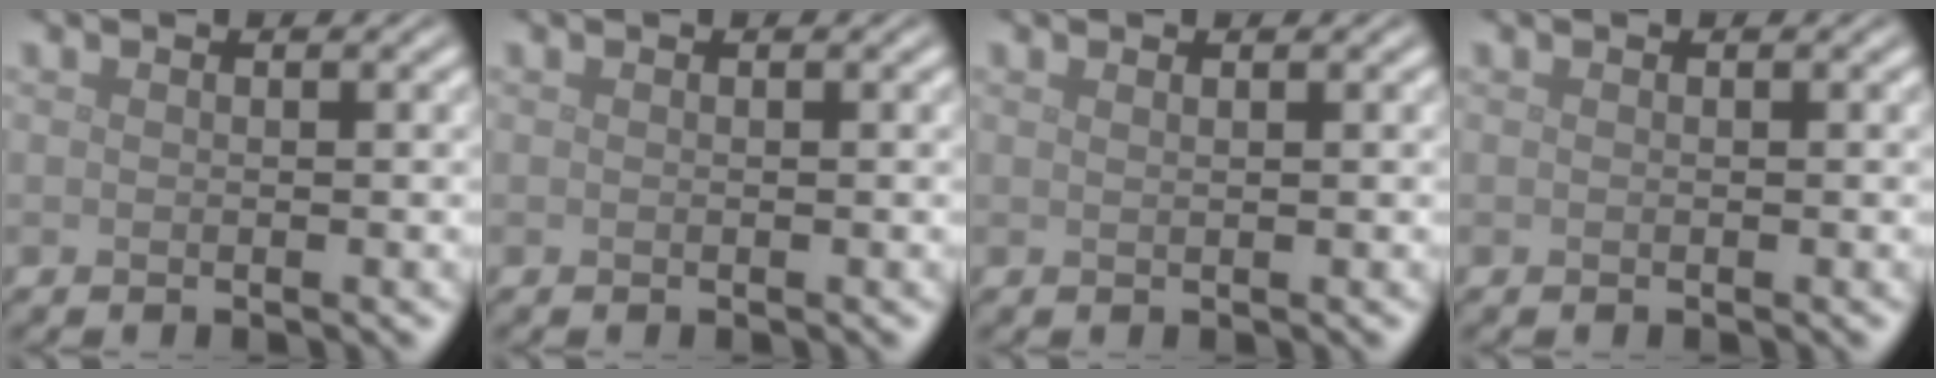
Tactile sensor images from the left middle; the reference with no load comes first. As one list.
[{"total": 0.0}, {"total": 0.9, "force": [0.6, 0.4, 0.6], "torque": [-0.002, -0.002, 0.001]}, {"total": 0.0}]